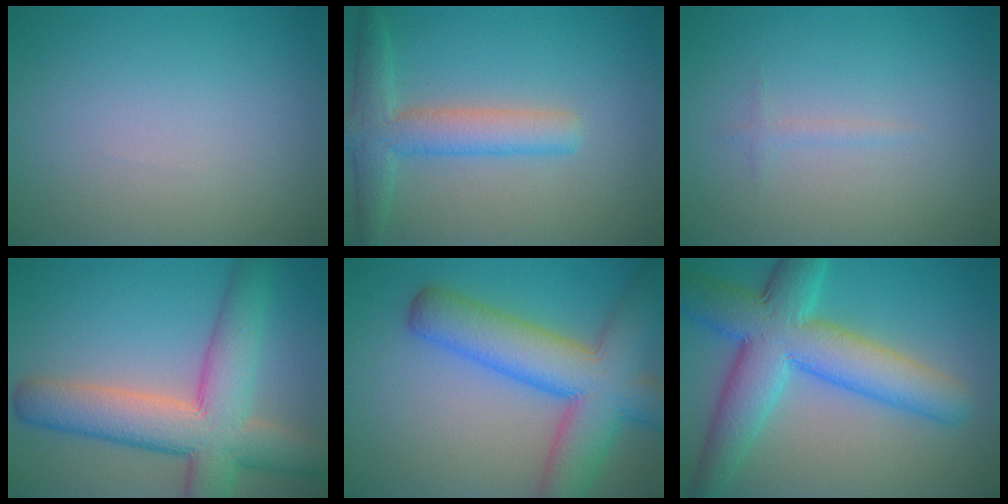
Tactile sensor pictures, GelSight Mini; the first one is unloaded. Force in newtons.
{"total": 4.4, "press": 4.4, "slide": 0.3}
{"total": 0.7, "press": 0.7, "slide": 0.0}
{"total": 9.1, "press": 9.0, "slide": 0.7}
{"total": 9.9, "press": 9.9, "slide": 0.4}
{"total": 9.1, "press": 9.1, "slide": 0.3}